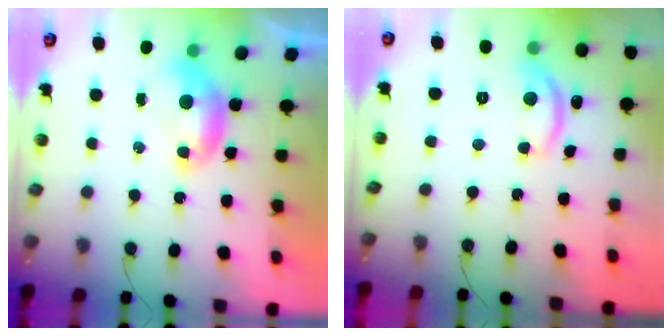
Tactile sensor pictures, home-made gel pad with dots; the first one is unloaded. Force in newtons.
{"total": 7.1, "press": 7.1, "slide": 0.7}